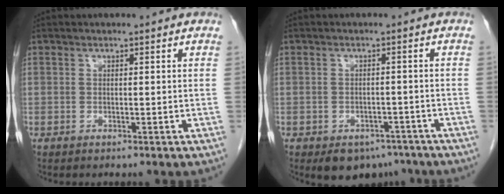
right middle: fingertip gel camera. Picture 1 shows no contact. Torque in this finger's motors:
{"motor_torque": [0.02, -0.01, 0.01, 0.01]}